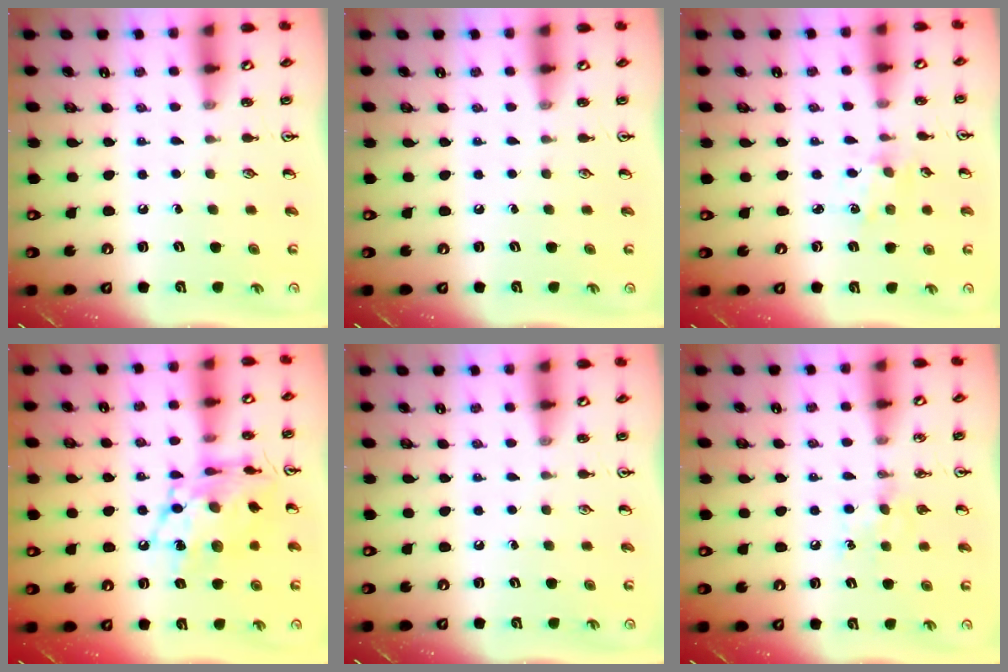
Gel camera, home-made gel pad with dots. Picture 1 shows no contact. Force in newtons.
{"total": 0.0}
{"total": 1.0, "press": 1.0, "slide": 0.2}
{"total": 15.6, "press": 15.5, "slide": 1.3}
{"total": 0.0}
{"total": 6.6, "press": 6.6, "slide": 0.9}